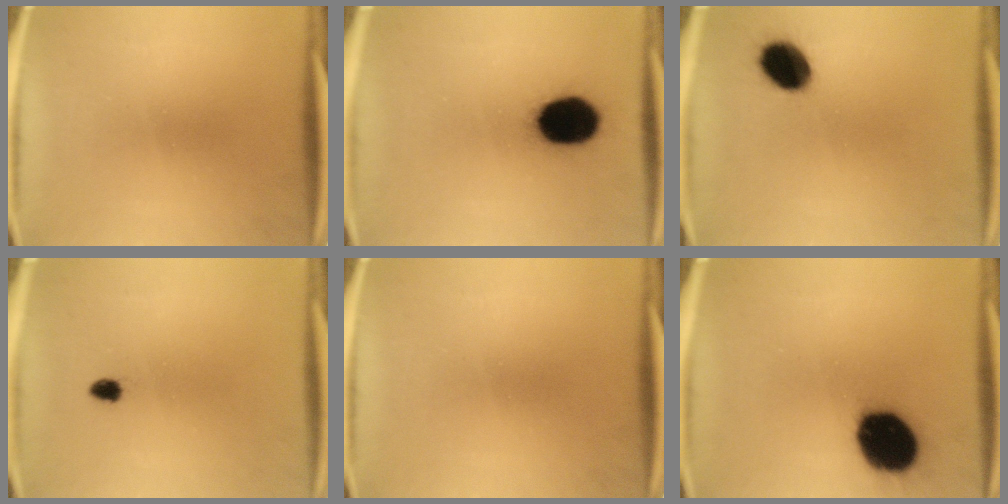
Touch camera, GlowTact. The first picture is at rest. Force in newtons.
{"total": 16.2}
{"total": 9.5}
{"total": 1.4}
{"total": 0.0}
{"total": 19.1}